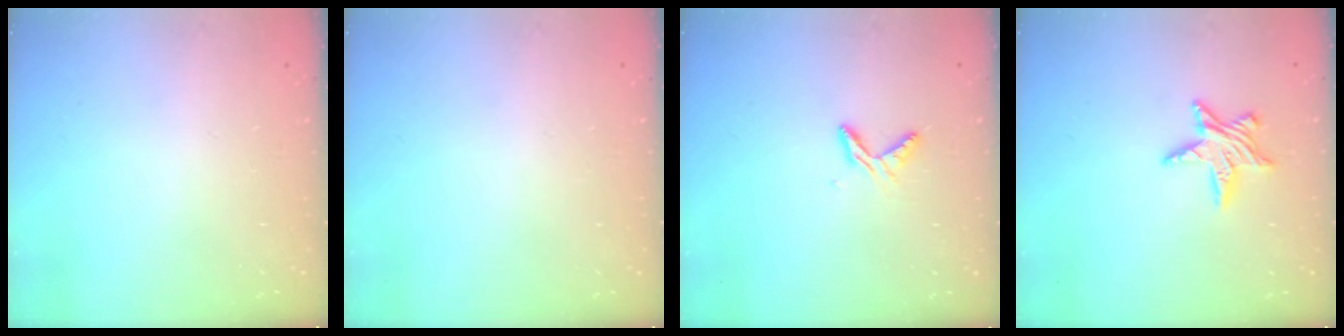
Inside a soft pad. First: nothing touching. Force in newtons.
{"total": 0.0}
{"total": 6.6, "press": 6.6, "slide": 0.5}
{"total": 7.5, "press": 7.5, "slide": 0.6}